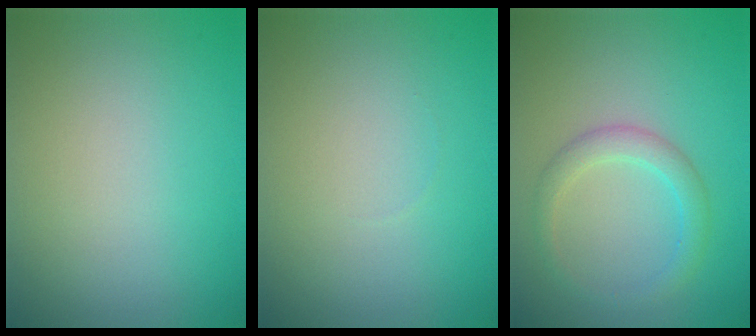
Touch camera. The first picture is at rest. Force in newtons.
{"total": 0.0}
{"total": 2.4, "press": 2.4, "slide": 0.1}